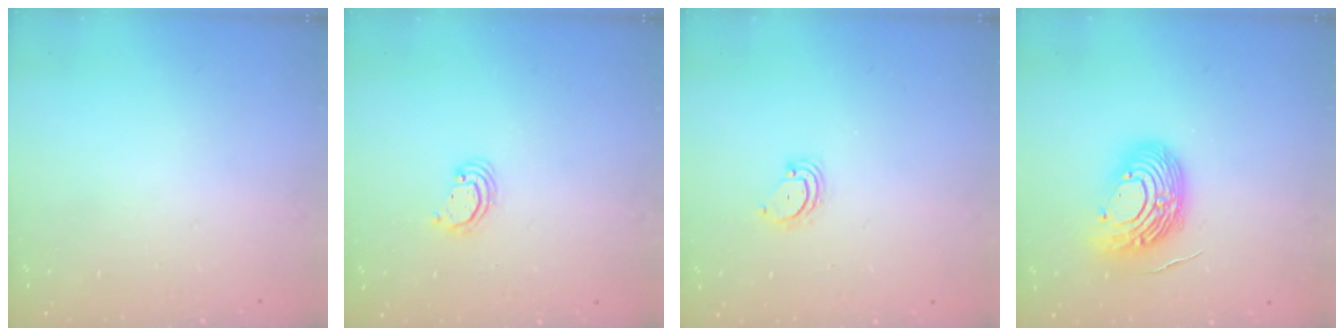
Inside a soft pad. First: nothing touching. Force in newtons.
{"total": 2.2, "press": 2.2, "slide": 0.1}
{"total": 2.3, "press": 2.3, "slide": 0.2}
{"total": 13.6, "press": 13.4, "slide": 2.2}